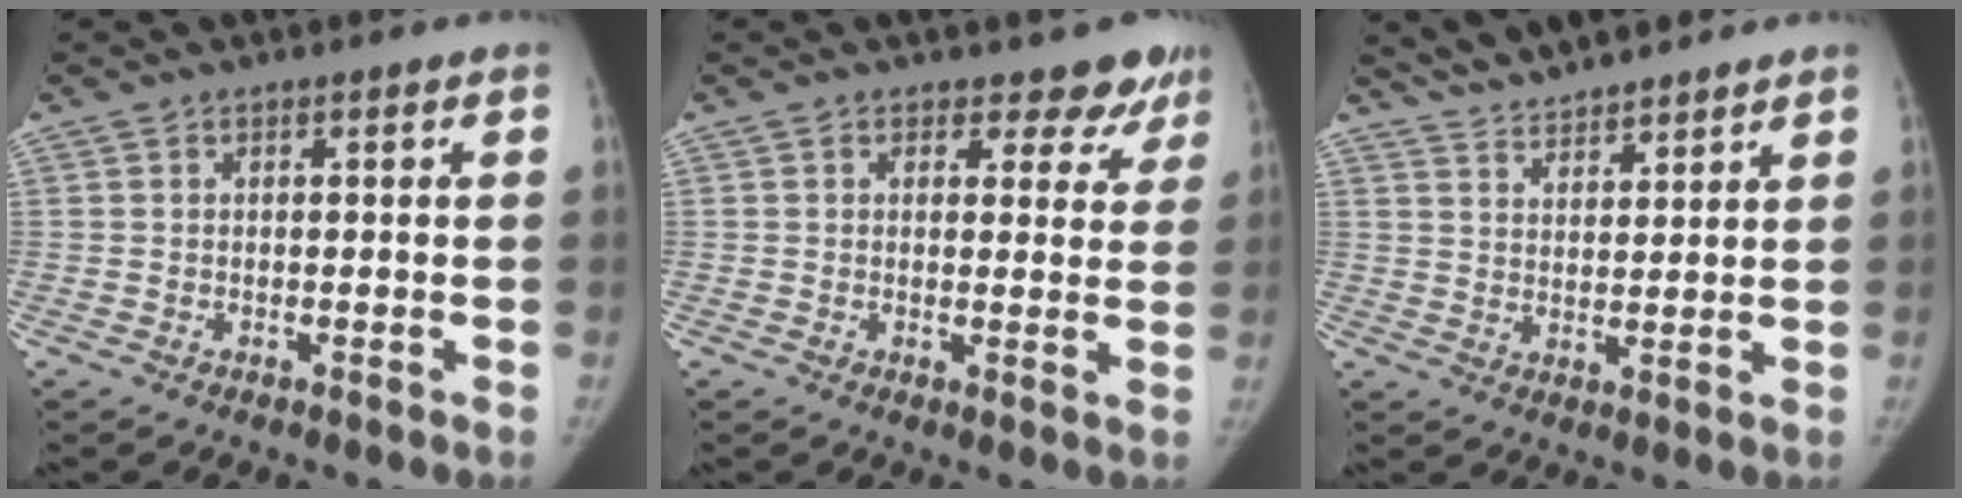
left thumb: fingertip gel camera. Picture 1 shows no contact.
{"total": 6.2, "force": [5.0, 3.6, 0.7], "torque": [0.037, -0.026, 0.044]}
{"total": 7.5, "force": [7.0, 1.6, 2.1], "torque": [-0.024, -0.018, 0.130]}